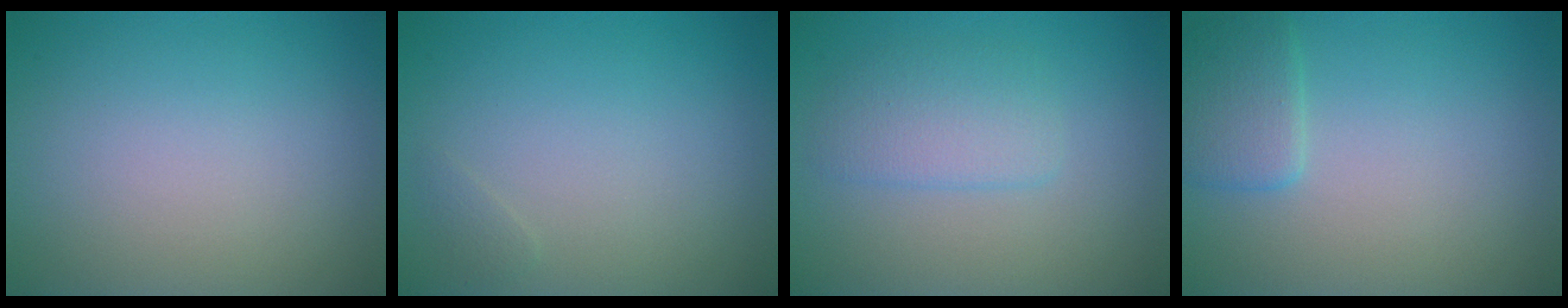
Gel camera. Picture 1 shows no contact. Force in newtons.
{"total": 0.5, "press": 0.5, "slide": 0.0}
{"total": 2.6, "press": 2.6, "slide": 0.0}
{"total": 2.3, "press": 2.3, "slide": 0.2}